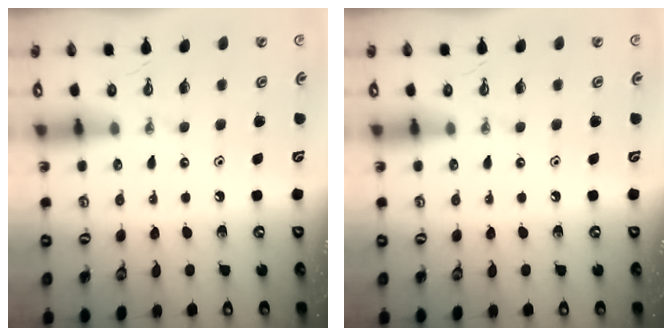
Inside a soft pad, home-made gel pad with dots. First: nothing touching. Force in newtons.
{"total": 0.0}